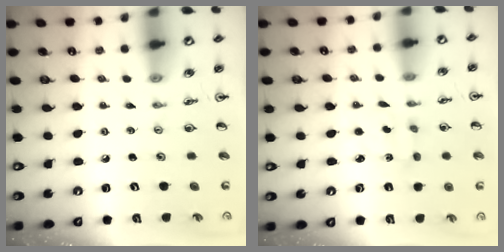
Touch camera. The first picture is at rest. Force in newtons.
{"total": 2.1, "press": 2.1, "slide": 0.6}